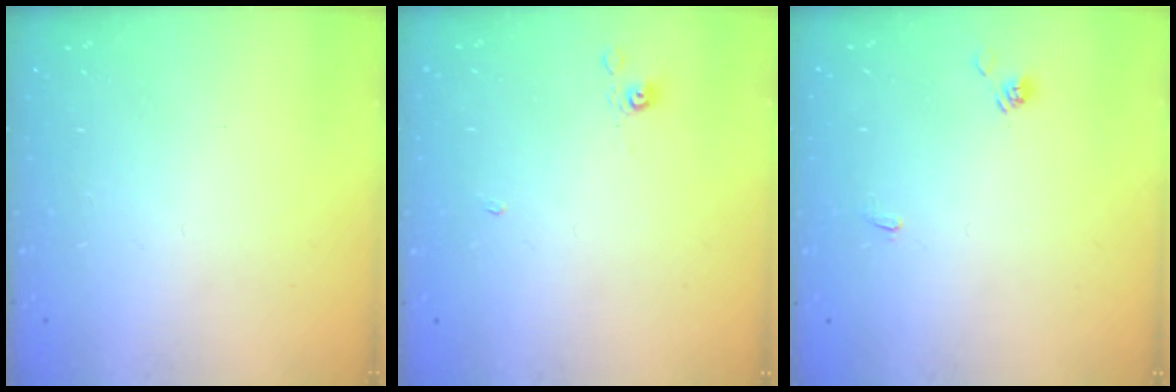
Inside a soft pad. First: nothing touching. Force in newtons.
{"total": 3.7, "press": 3.6, "slide": 0.5}
{"total": 2.1, "press": 2.1, "slide": 0.3}